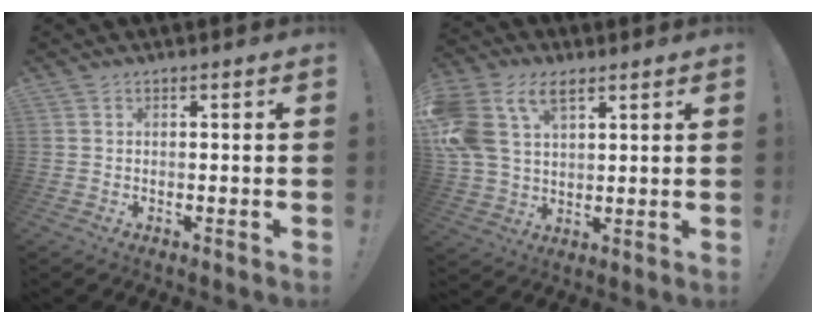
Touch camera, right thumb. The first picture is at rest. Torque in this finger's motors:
{"motor_torque": [1.00, 1.06, 1.76, 0.40, 0.28]}